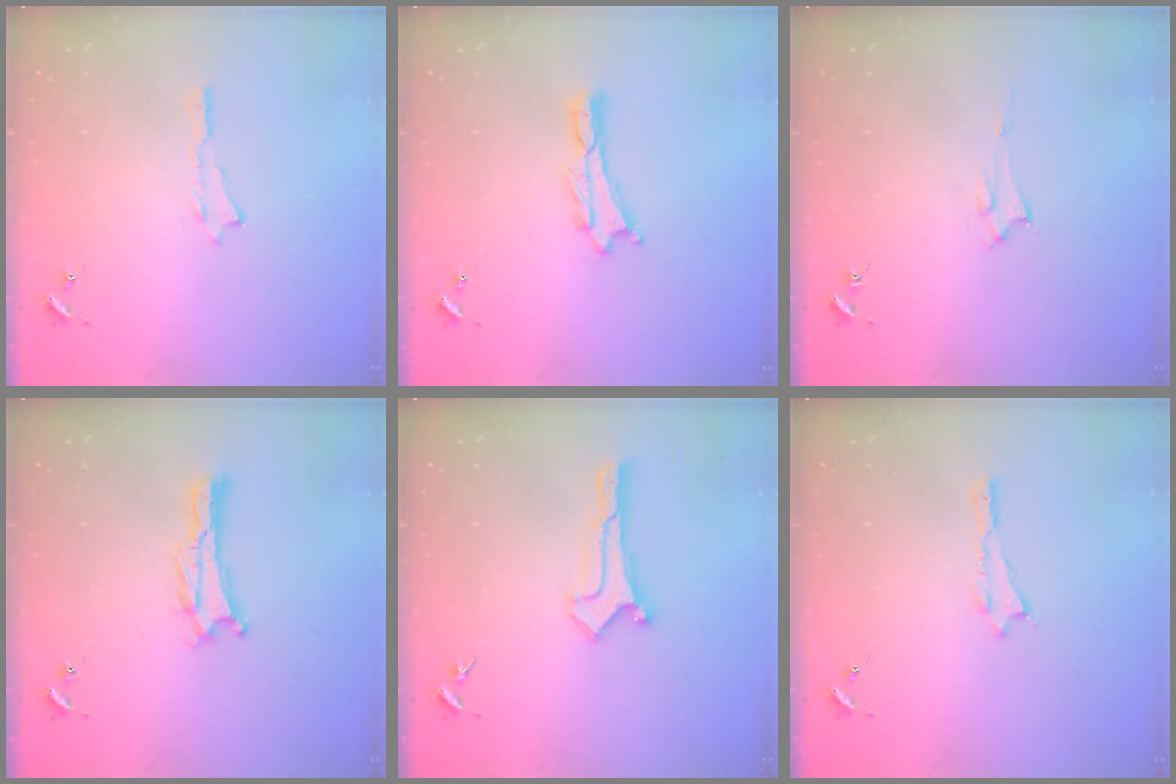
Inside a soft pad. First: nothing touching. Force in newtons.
{"total": 0.0}
{"total": 1.5, "press": 1.5, "slide": 0.2}
{"total": 0.0}
{"total": 0.6, "press": 0.6, "slide": 0.0}
{"total": 0.0}